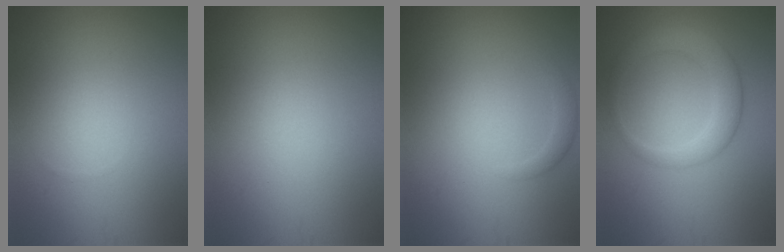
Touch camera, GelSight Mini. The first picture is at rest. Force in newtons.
{"total": 0.0}
{"total": 1.2, "press": 1.2, "slide": 0.0}
{"total": 4.1, "press": 4.1, "slide": 0.2}